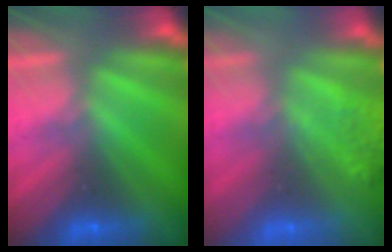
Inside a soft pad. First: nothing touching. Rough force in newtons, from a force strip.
{"total": 7.6}